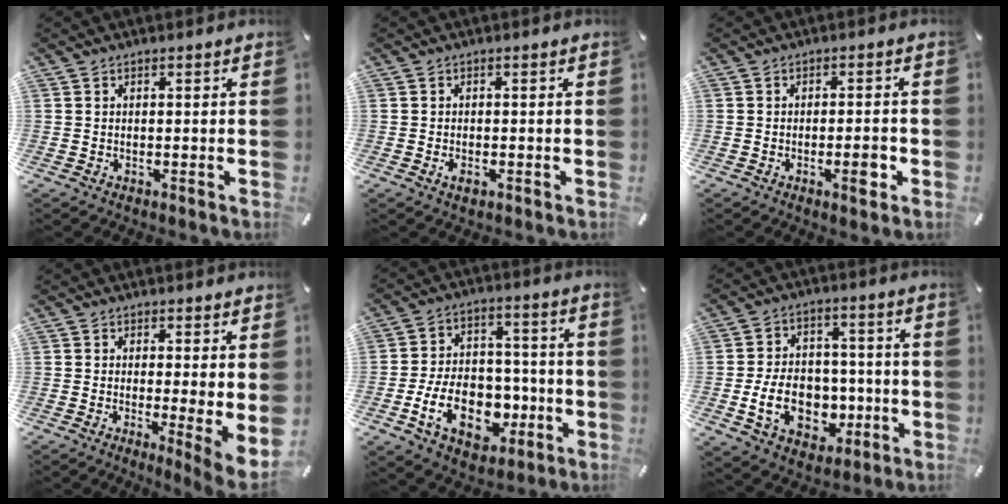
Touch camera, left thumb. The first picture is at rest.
{"total": 2.1, "force": [-0.8, 1.1, 1.6], "torque": [-0.036, 0.000, -0.016]}
{"total": 4.8, "force": [-1.5, 1.7, 4.2], "torque": [-0.056, 0.008, -0.025]}
{"total": 4.3, "force": [0.6, 0.3, 4.3], "torque": [-0.059, -0.032, 0.013]}
{"total": 16.1, "force": [-5.7, 11.0, 10.2], "torque": [-0.184, 0.029, -0.090]}
{"total": 13.7, "force": [-3.1, 10.4, 8.3], "torque": [-0.157, 0.018, -0.044]}